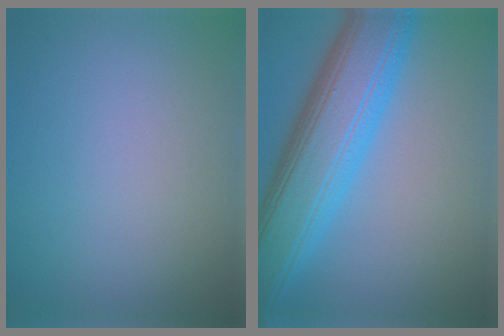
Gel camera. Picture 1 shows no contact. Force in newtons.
{"total": 10.2, "press": 10.2, "slide": 0.2}